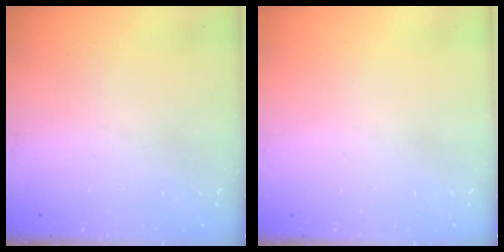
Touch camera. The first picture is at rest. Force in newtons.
{"total": 0.0}